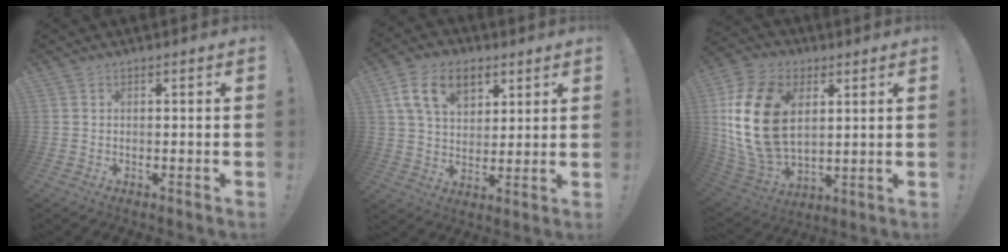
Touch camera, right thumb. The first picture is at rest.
{"total": 14.0, "force": [6.6, 9.1, 8.3], "torque": [-0.131, -0.014, 0.126]}
{"total": 22.9, "force": [4.8, 15.5, 16.1], "torque": [-0.326, -0.015, 0.089]}